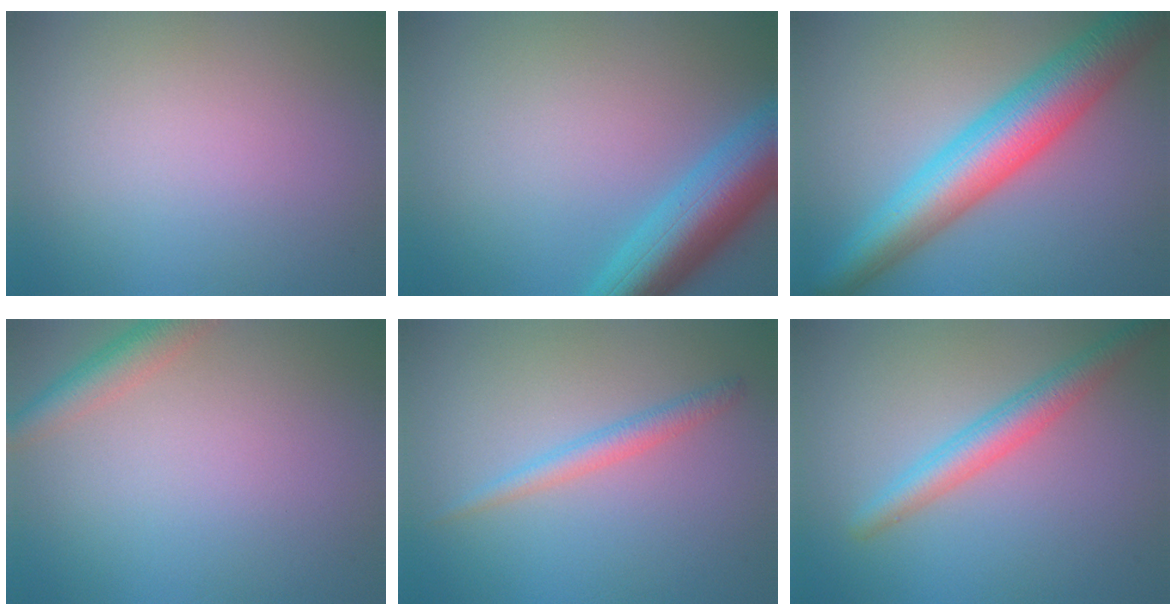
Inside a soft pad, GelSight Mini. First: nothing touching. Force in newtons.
{"total": 6.9, "press": 6.9, "slide": 0.3}
{"total": 8.9, "press": 8.9, "slide": 0.2}
{"total": 2.9, "press": 2.9, "slide": 0.1}
{"total": 1.8, "press": 1.8, "slide": 0.1}
{"total": 3.5, "press": 3.5, "slide": 0.1}